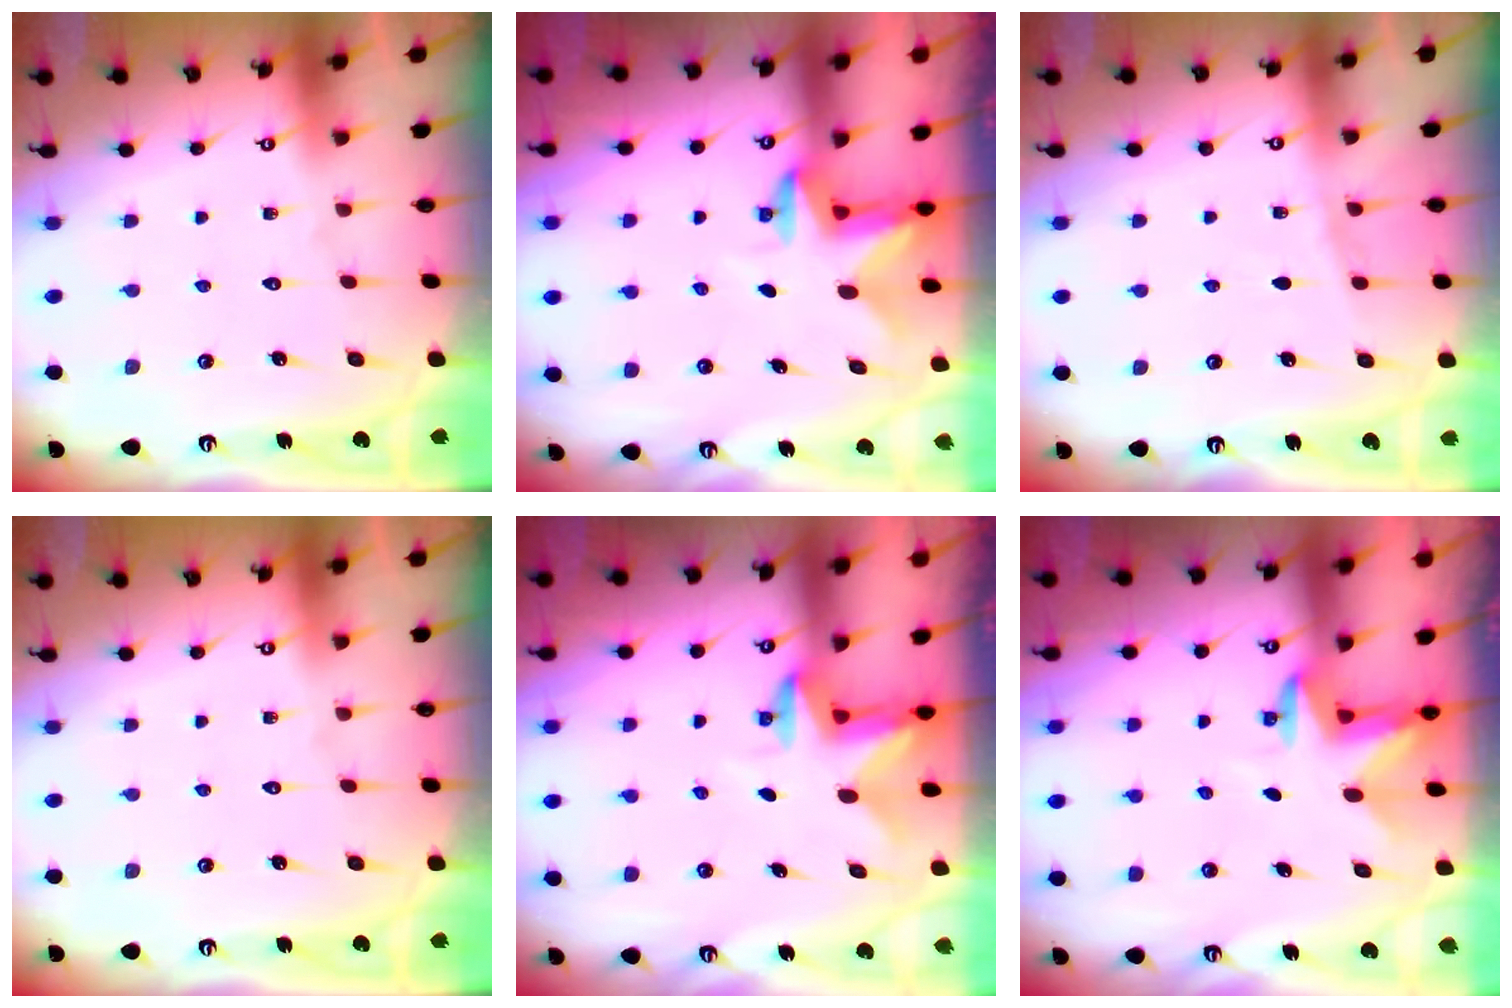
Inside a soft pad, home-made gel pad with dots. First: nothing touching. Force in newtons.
{"total": 2.7, "press": 2.7, "slide": 0.5}
{"total": 4.7, "press": 4.7, "slide": 0.6}
{"total": 0.0}
{"total": 2.7, "press": 2.7, "slide": 0.5}
{"total": 3.1, "press": 3.0, "slide": 0.8}